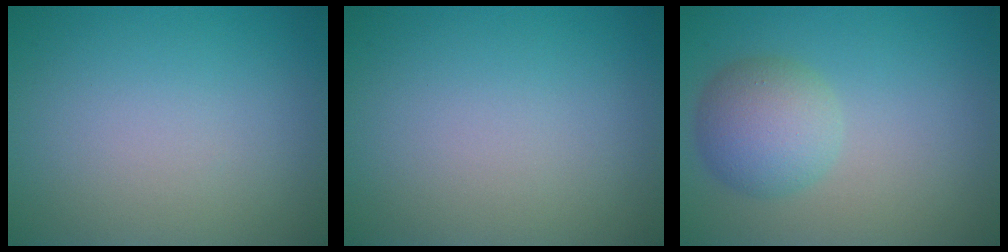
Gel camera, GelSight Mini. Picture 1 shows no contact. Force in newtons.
{"total": 0.0}
{"total": 4.2, "press": 4.2, "slide": 0.4}